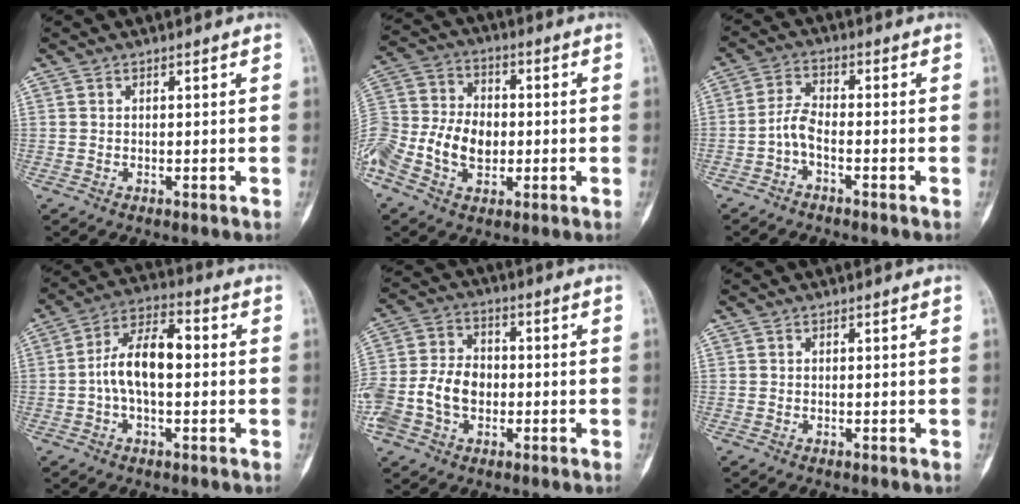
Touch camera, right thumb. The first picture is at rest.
{"total": 15.8, "force": [-3.9, 11.2, 10.5], "torque": [-0.213, 0.024, -0.074]}
{"total": 4.2, "force": [-2.1, 2.0, 3.1], "torque": [-0.062, 0.022, -0.047]}
{"total": 11.5, "force": [-0.4, 6.2, 9.7], "torque": [-0.171, 0.036, -0.014]}
{"total": 13.8, "force": [-2.9, 10.3, 8.7], "torque": [-0.168, 0.030, -0.054]}
{"total": 0.0}